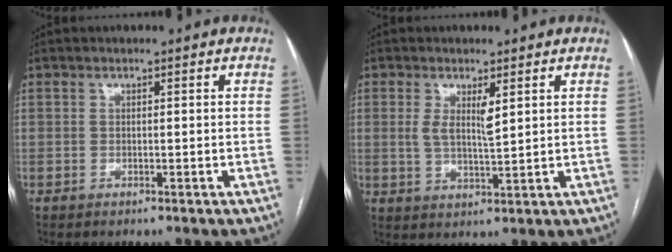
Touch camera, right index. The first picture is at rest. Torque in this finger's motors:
{"motor_torque": [0.62, 0.19, 0.31, 0.10]}